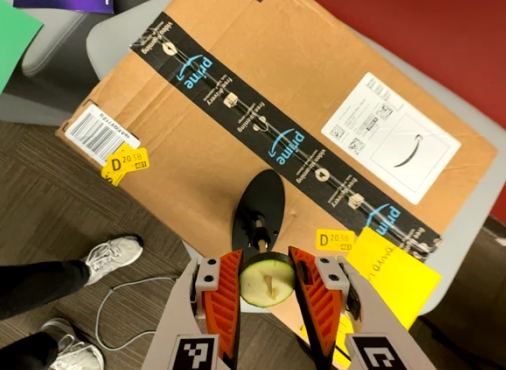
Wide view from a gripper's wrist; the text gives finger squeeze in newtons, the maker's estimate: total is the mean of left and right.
{"total": 11.2, "left": 11.2, "right": 11.3}